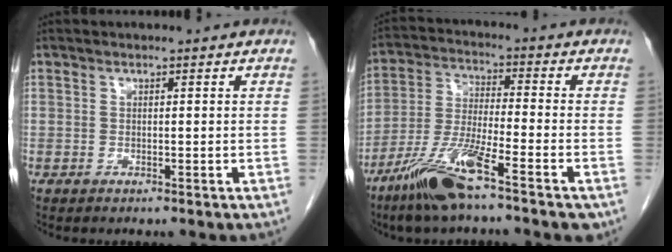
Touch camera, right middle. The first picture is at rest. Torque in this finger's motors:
{"motor_torque": [0.91, -1.18, 0.29, 0.09]}